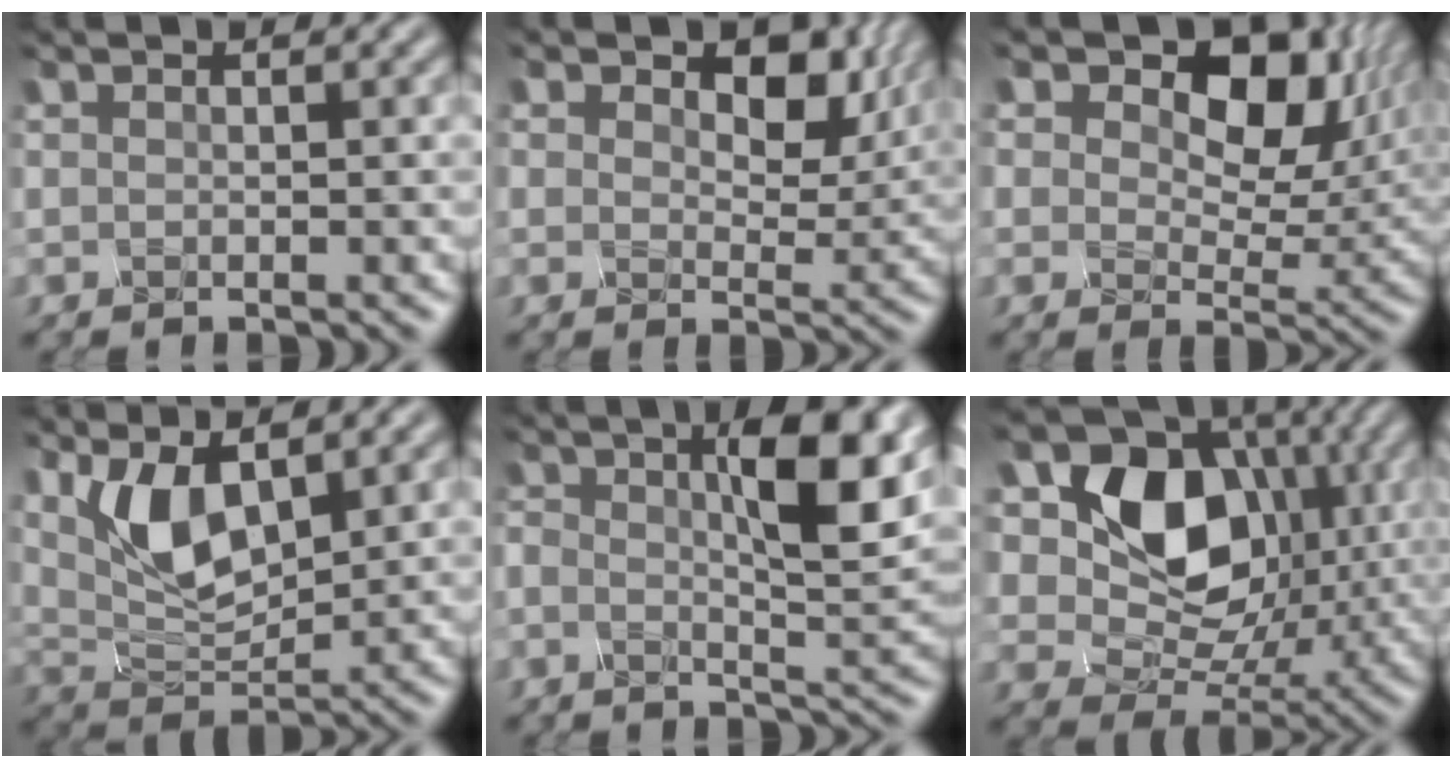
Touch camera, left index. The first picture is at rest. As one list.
[{"total": 6.0, "force": [2.7, 3.9, 3.7], "torque": [-0.061, -0.005, 0.039]}, {"total": 11.0, "force": [4.0, 7.1, 7.4], "torque": [-0.103, 0.000, 0.062]}, {"total": 5.8, "force": [2.0, 2.7, 4.7], "torque": [-0.095, -0.008, 0.039]}, {"total": 7.4, "force": [1.3, 2.3, 6.9], "torque": [-0.104, 0.004, 0.016]}, {"total": 11.5, "force": [2.1, 8.6, 7.3], "torque": [-0.114, 0.004, 0.025]}]